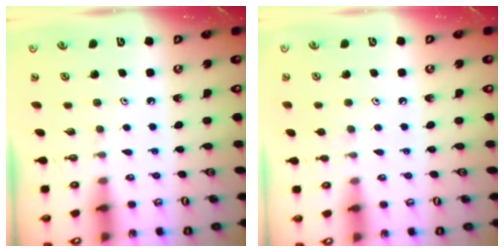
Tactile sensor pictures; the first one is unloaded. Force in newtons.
{"total": 2.5, "press": 2.5, "slide": 0.4}